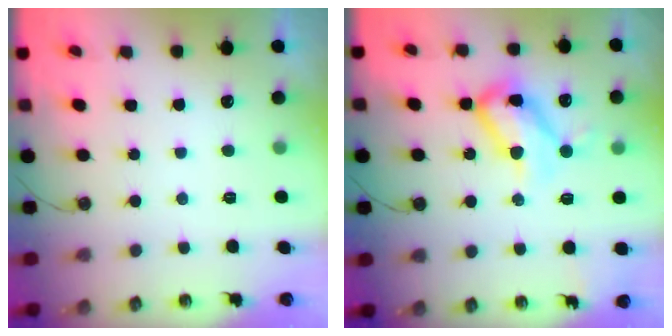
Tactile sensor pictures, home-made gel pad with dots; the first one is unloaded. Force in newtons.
{"total": 14.1, "press": 14.0, "slide": 1.3}